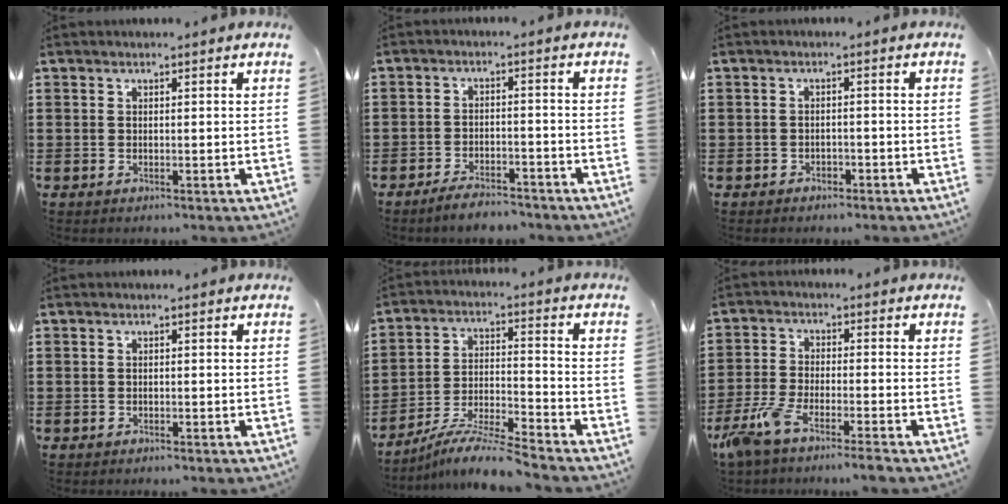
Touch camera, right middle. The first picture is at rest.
{"total": 3.8, "force": [-3.7, 0.5, 0.7], "torque": [-0.013, 0.006, -0.074]}
{"total": 1.3, "force": [-1.2, 0.5, 0.0], "torque": [-0.006, 0.000, -0.027]}
{"total": 0.6, "force": [-0.6, 0.1, 0.0], "torque": [-0.002, 0.000, -0.013]}
{"total": 8.5, "force": [-8.0, -0.4, 2.9], "torque": [-0.054, 0.001, -0.155]}
{"total": 6.2, "force": [-5.2, 0.3, 3.3], "torque": [-0.094, -0.020, -0.104]}